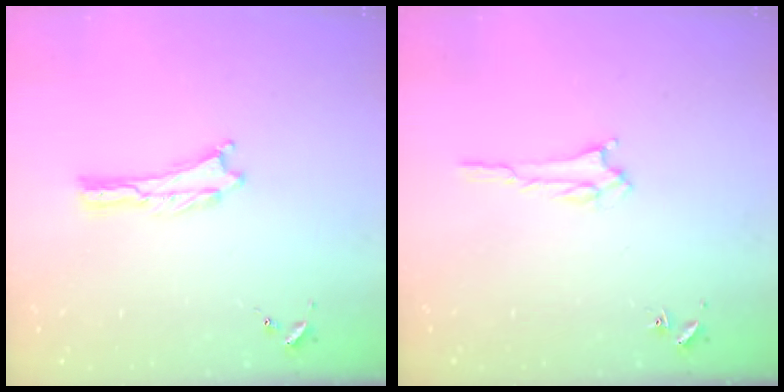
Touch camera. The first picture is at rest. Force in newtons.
{"total": 1.5, "press": 1.5, "slide": 0.2}